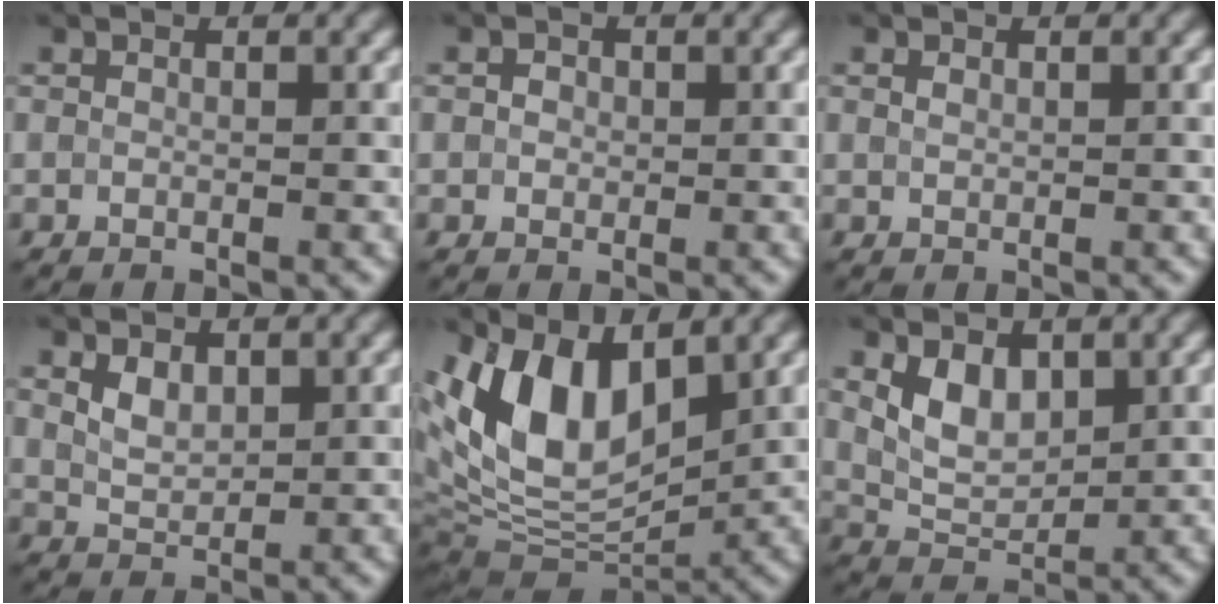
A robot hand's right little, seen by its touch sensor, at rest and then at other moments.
{"total": 1.1, "force": [0.2, 0.9, 0.6], "torque": [-0.007, 0.006, -0.002]}
{"total": 0.7, "force": [0.4, 0.4, 0.4], "torque": [-0.012, 0.003, 0.007]}
{"total": 2.2, "force": [1.1, 1.3, 1.4], "torque": [-0.033, 0.002, 0.024]}
{"total": 10.5, "force": [3.0, 5.6, 8.3], "torque": [-0.154, 0.006, 0.046]}
{"total": 3.9, "force": [1.5, 2.4, 2.7], "torque": [-0.057, -0.002, 0.032]}